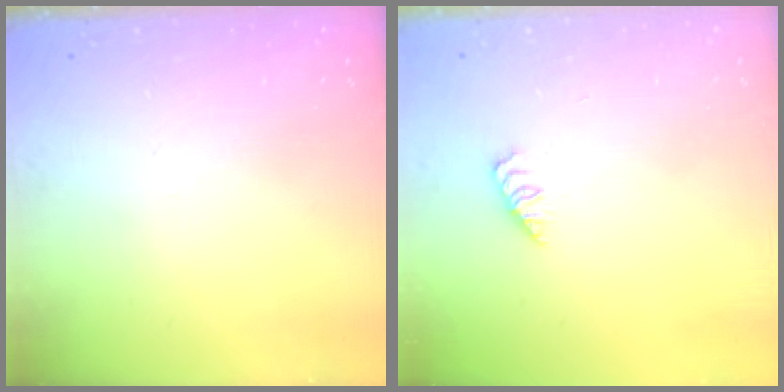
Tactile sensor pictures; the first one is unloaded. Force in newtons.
{"total": 1.4, "press": 1.3, "slide": 0.3}